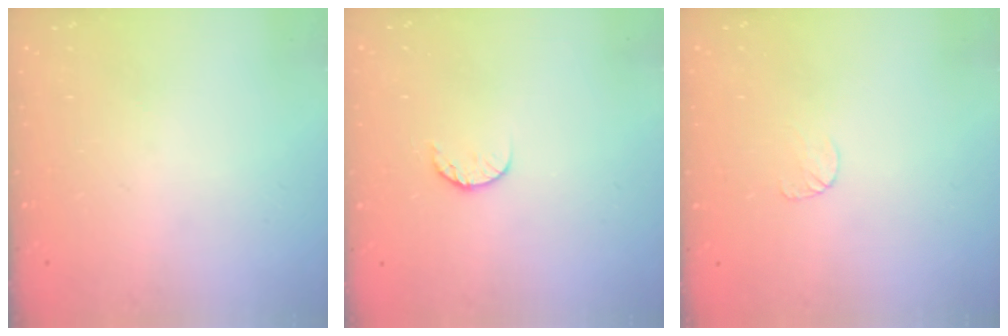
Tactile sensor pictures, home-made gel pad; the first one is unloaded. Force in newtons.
{"total": 6.6, "press": 6.6, "slide": 0.7}
{"total": 3.7, "press": 3.6, "slide": 0.4}